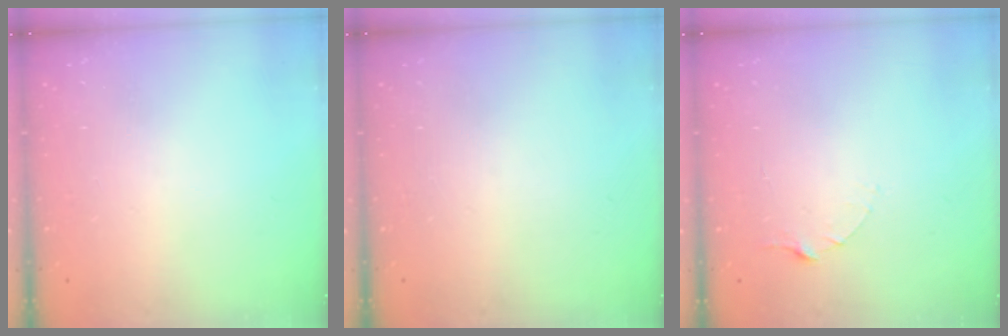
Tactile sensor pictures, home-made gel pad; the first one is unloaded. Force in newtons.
{"total": 0.0}
{"total": 2.5, "press": 2.5, "slide": 0.3}